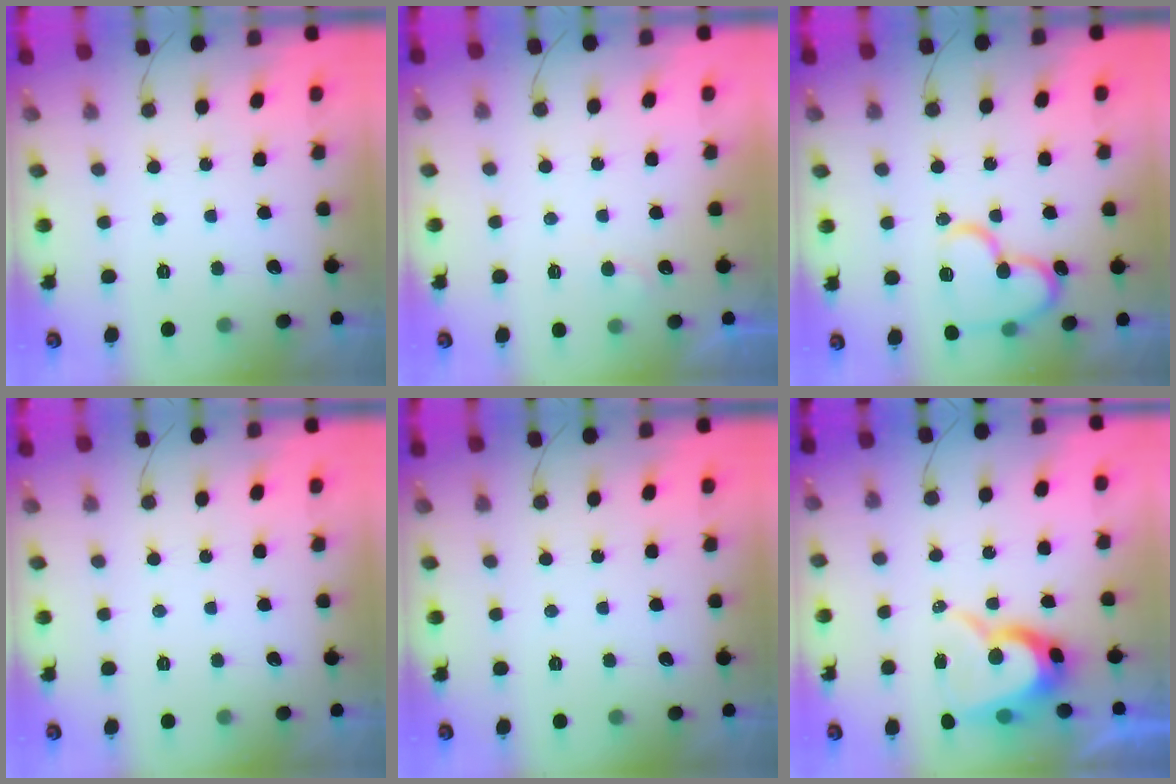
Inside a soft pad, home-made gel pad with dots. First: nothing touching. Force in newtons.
{"total": 3.7, "press": 3.7, "slide": 0.3}
{"total": 16.0, "press": 15.9, "slide": 1.8}
{"total": 0.0}
{"total": 0.0}
{"total": 11.4, "press": 11.3, "slide": 1.0}